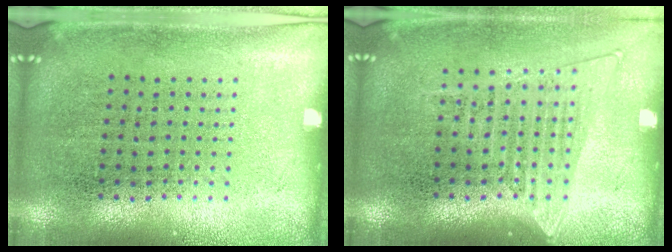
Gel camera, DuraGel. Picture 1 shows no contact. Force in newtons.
{"total": 1.4, "press": 1.3, "slide": 0.6}